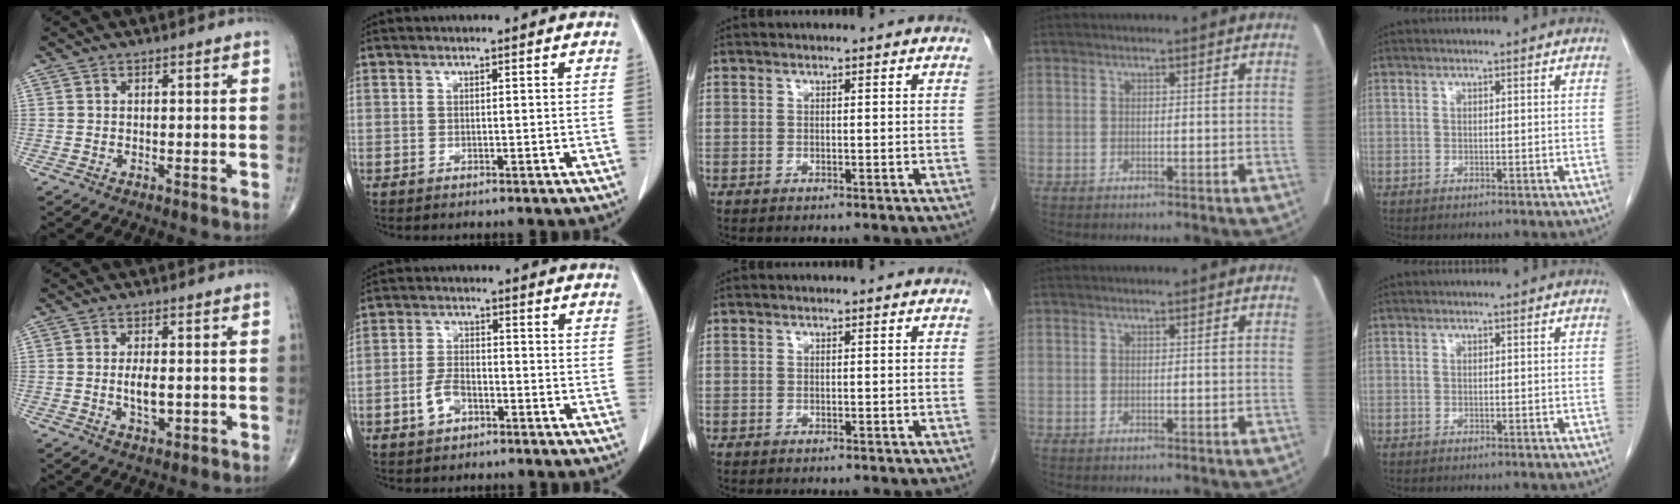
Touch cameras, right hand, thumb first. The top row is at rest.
{"thumb": {"total": 4.3, "force": [-0.5, 2.1, 3.7], "torque": [-0.064, -0.004, -0.008]}, "index": {"total": 4.5, "force": [-2.3, 2.7, 2.8], "torque": [-0.060, 0.007, -0.040]}}